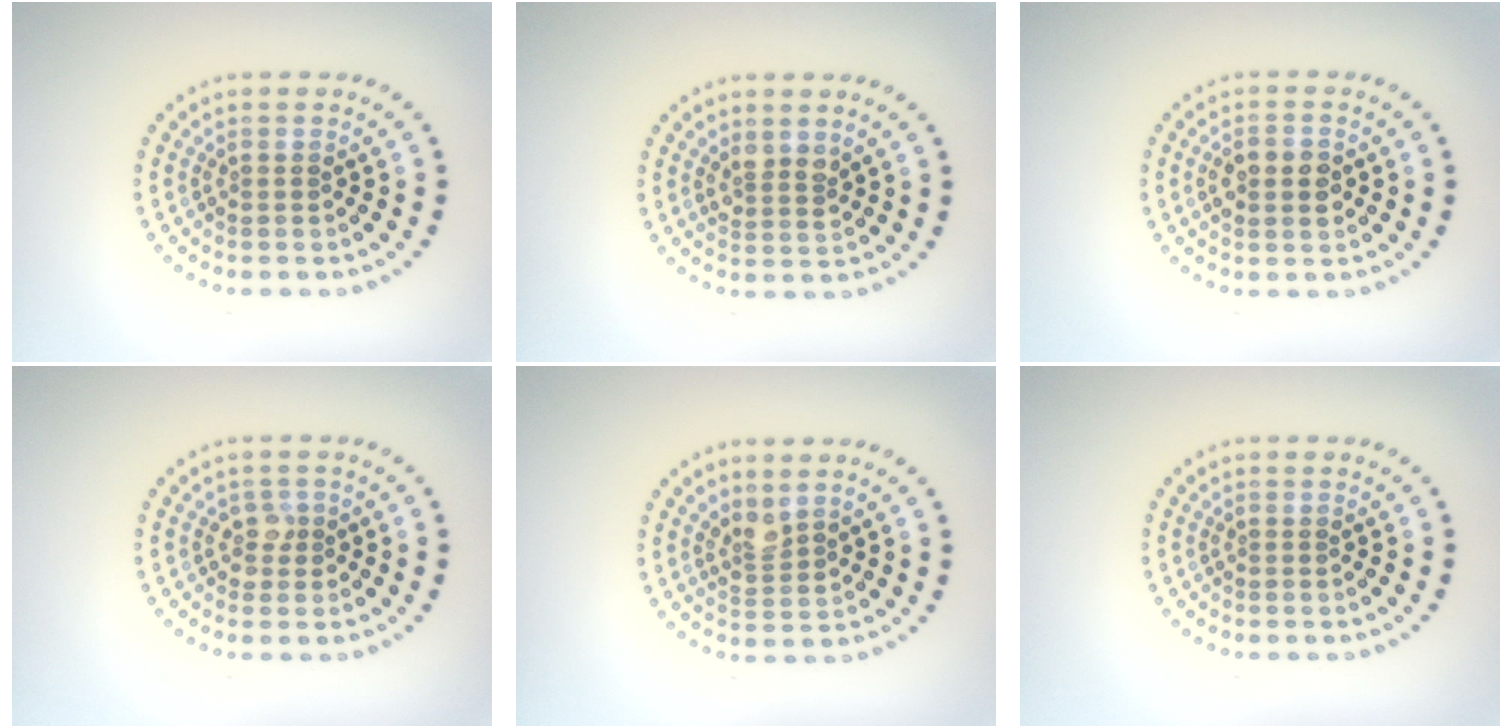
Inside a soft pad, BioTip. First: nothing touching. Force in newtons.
{"total": 1.8, "press": 1.6, "slide": 1.0}
{"total": 2.9, "press": 2.9, "slide": 0.1}
{"total": 1.5, "press": 1.3, "slide": 0.9}
{"total": 1.8, "press": 1.4, "slide": 1.1}
{"total": 0.0}